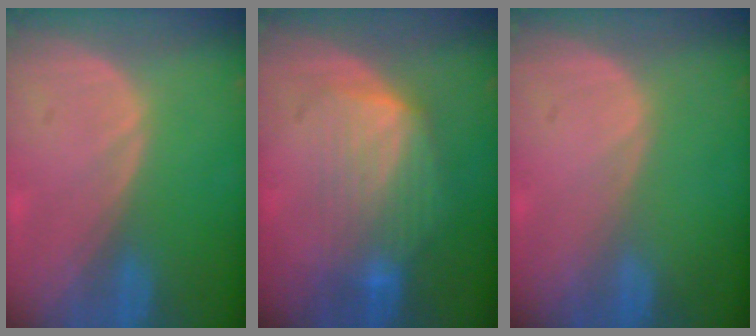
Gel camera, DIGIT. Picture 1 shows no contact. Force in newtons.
{"total": 7.1, "press": 7.1, "slide": 0.8}
{"total": 0.0}